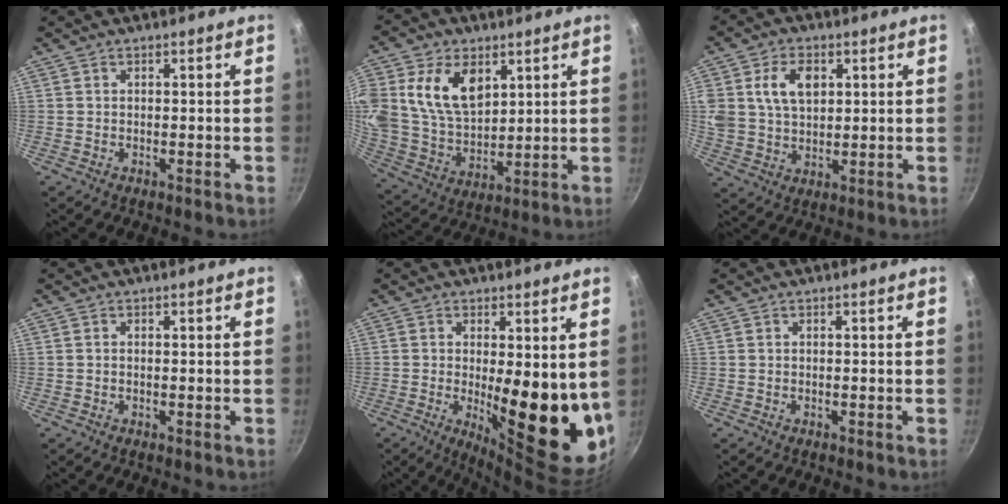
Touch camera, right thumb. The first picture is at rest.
{"total": 15.9, "force": [5.5, 10.6, 10.5], "torque": [-0.186, -0.026, 0.112]}
{"total": 10.4, "force": [3.2, 7.2, 6.8], "torque": [-0.114, -0.002, 0.059]}
{"total": 0.0}
{"total": 15.8, "force": [-0.1, 5.2, 14.9], "torque": [-0.176, -0.035, 0.013]}
{"total": 0.0}